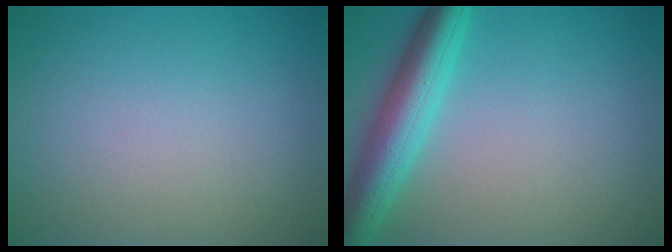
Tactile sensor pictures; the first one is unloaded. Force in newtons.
{"total": 5.9, "press": 5.9, "slide": 0.2}